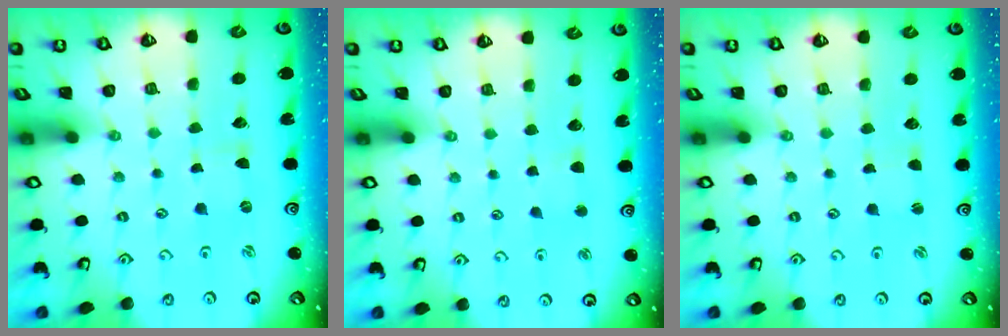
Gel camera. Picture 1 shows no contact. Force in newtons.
{"total": 2.4, "press": 2.4, "slide": 0.5}
{"total": 0.0}